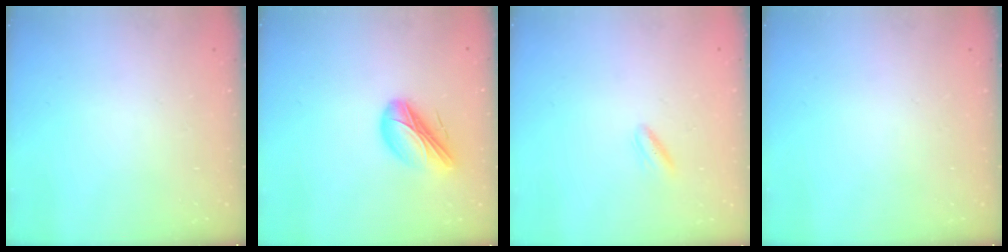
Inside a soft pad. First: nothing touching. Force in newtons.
{"total": 11.9, "press": 11.3, "slide": 3.6}
{"total": 3.4, "press": 3.2, "slide": 1.1}
{"total": 0.0}